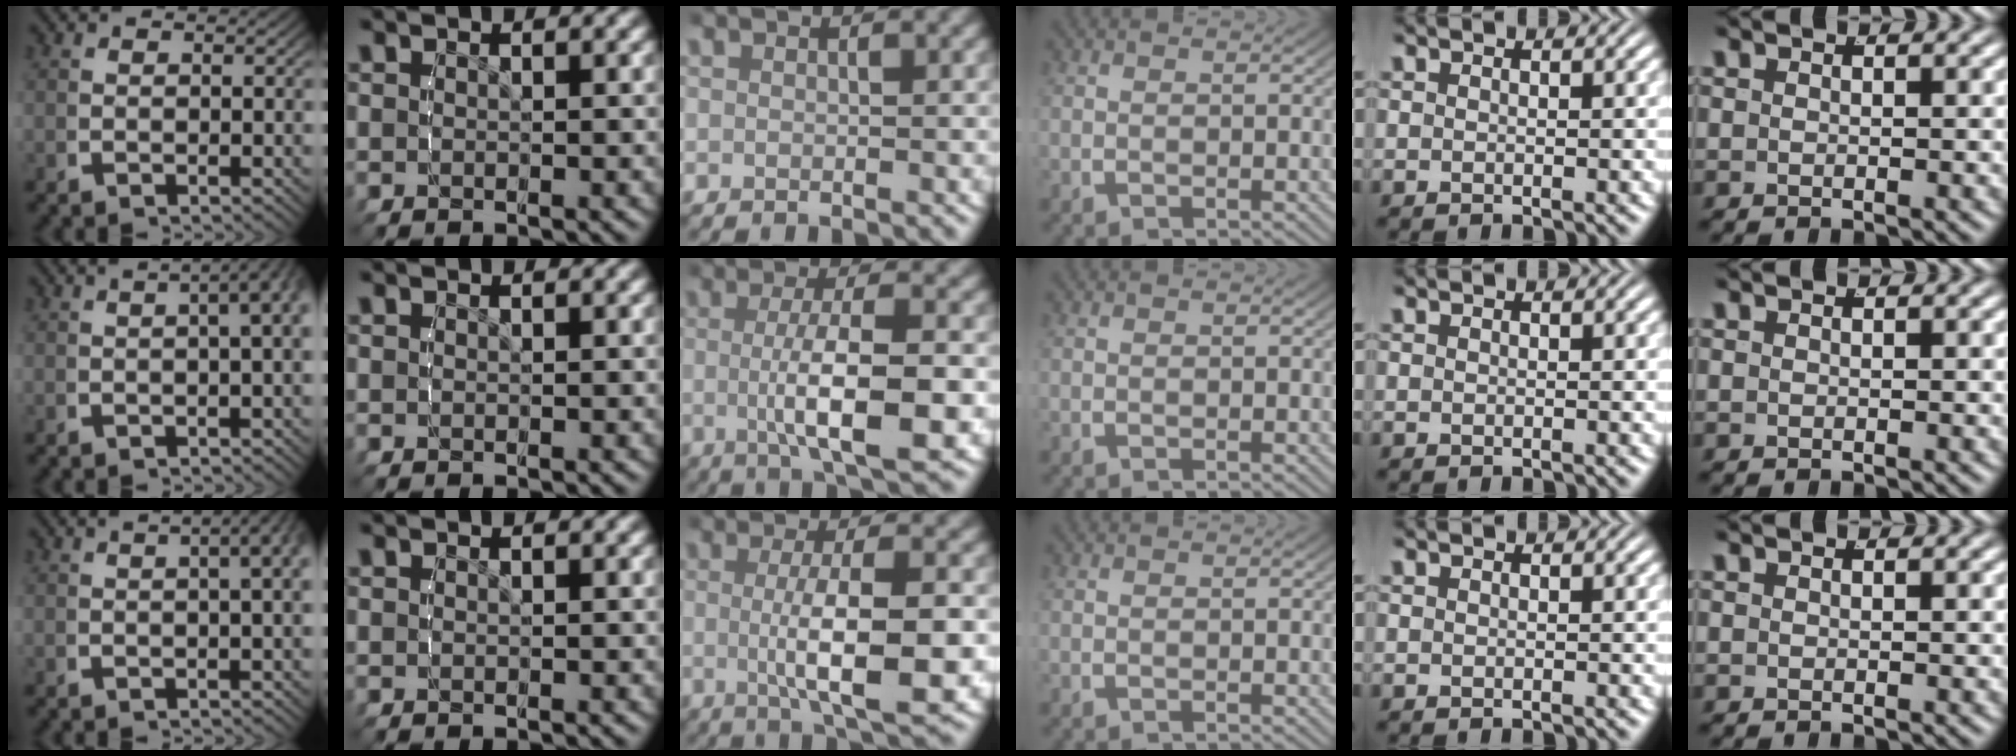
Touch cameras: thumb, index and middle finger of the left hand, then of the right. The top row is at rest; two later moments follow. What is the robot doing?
{"motion": "lift_and_place", "object": "cubes"}